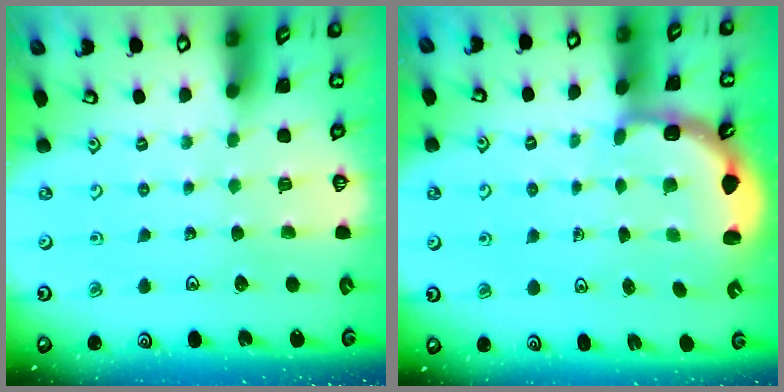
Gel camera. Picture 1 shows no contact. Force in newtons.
{"total": 3.1, "press": 2.4, "slide": 2.0}